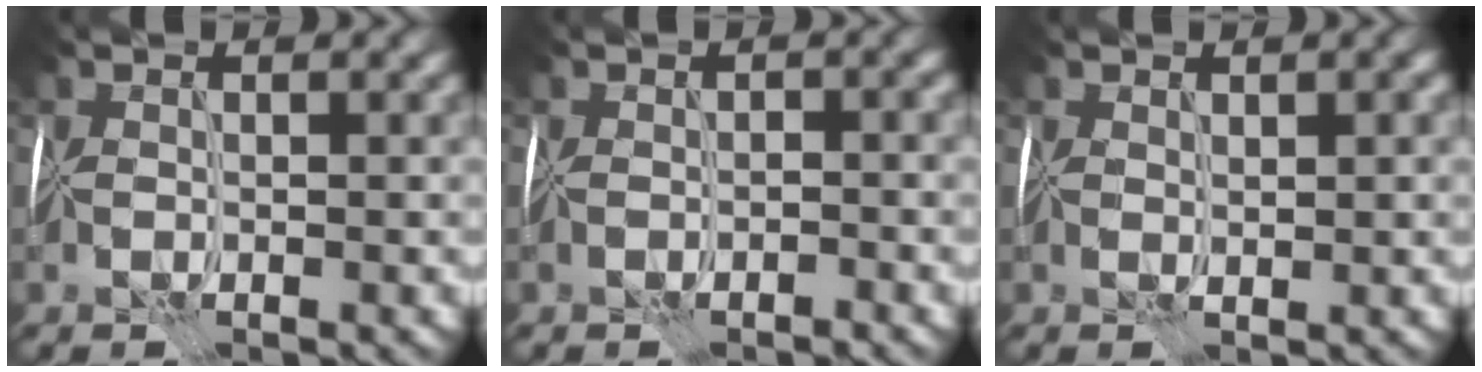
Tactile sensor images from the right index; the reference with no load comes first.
{"total": 0.9, "force": [-0.8, 0.4, 0.3], "torque": [0.001, 0.010, -0.013]}
{"total": 1.0, "force": [0.5, 0.5, 0.6], "torque": [-0.010, 0.002, 0.011]}